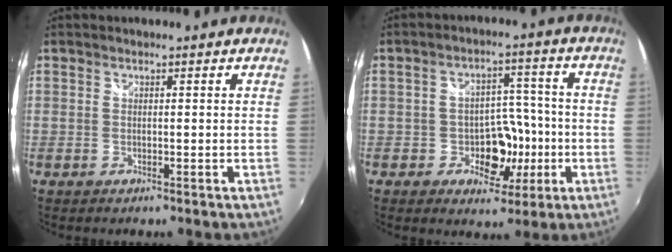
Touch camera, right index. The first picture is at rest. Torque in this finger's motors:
{"motor_torque": [-0.06, 0.53, 0.09, 0.04]}